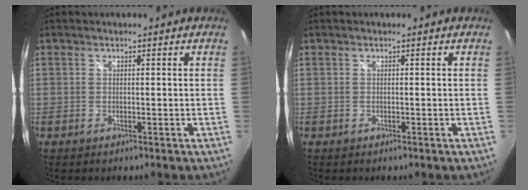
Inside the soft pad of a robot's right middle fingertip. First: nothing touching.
{"total": 0.0}